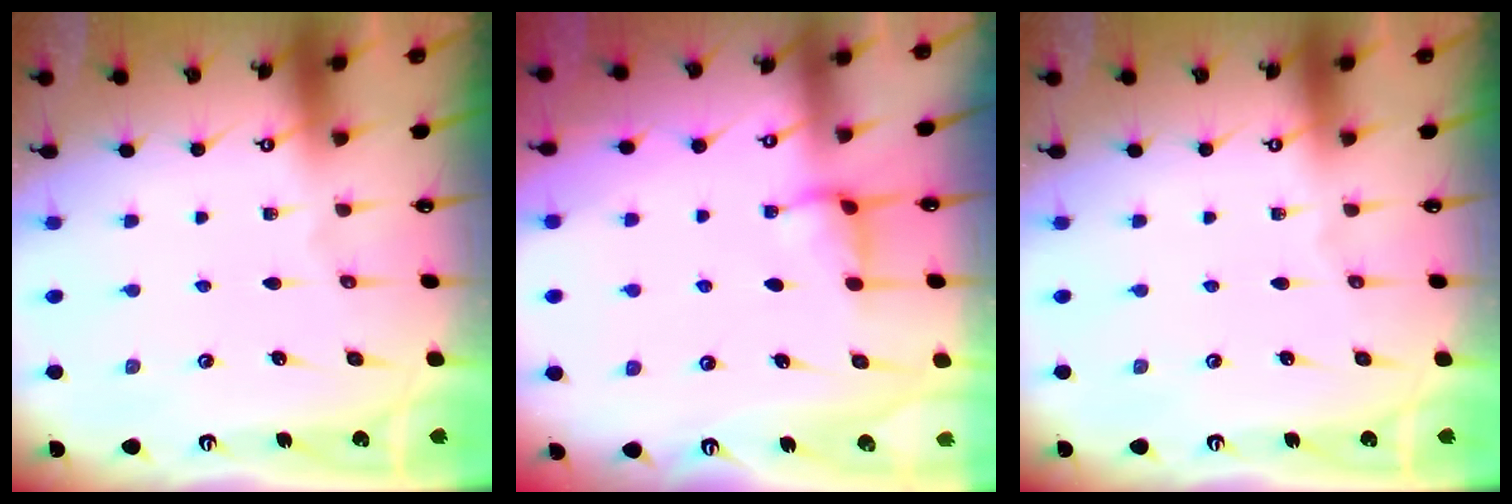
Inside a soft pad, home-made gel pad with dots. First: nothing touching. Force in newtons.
{"total": 2.5, "press": 2.5, "slide": 0.5}
{"total": 0.0}